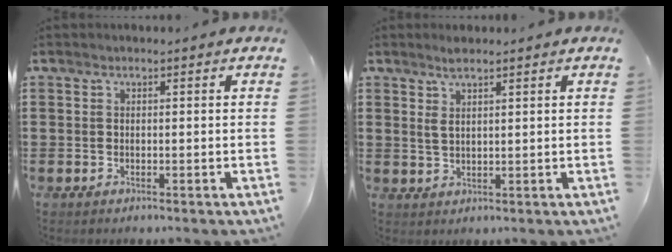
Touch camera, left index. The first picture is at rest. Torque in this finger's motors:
{"motor_torque": [0.61, -0.56, 0.09, 0.08]}